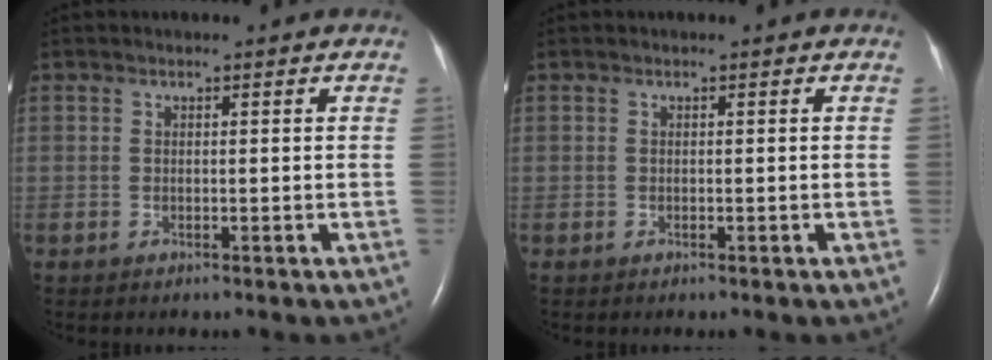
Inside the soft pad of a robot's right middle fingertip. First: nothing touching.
{"total": 0.0}